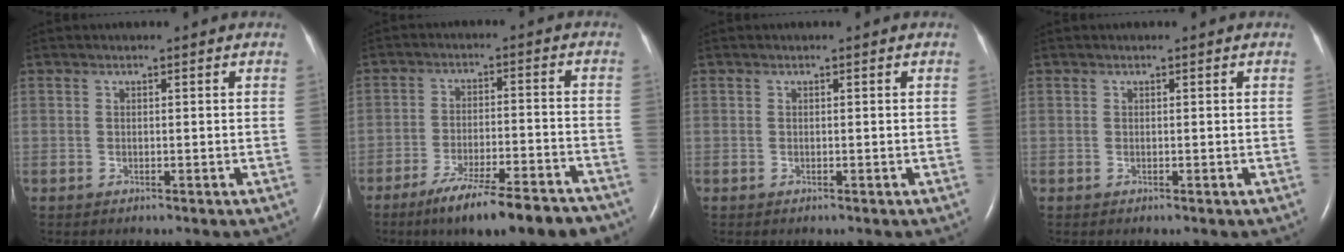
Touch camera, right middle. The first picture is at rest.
{"total": 15.2, "force": [-11.9, 2.3, 9.1], "torque": [-0.113, -0.009, -0.179]}
{"total": 0.0}
{"total": 0.0}